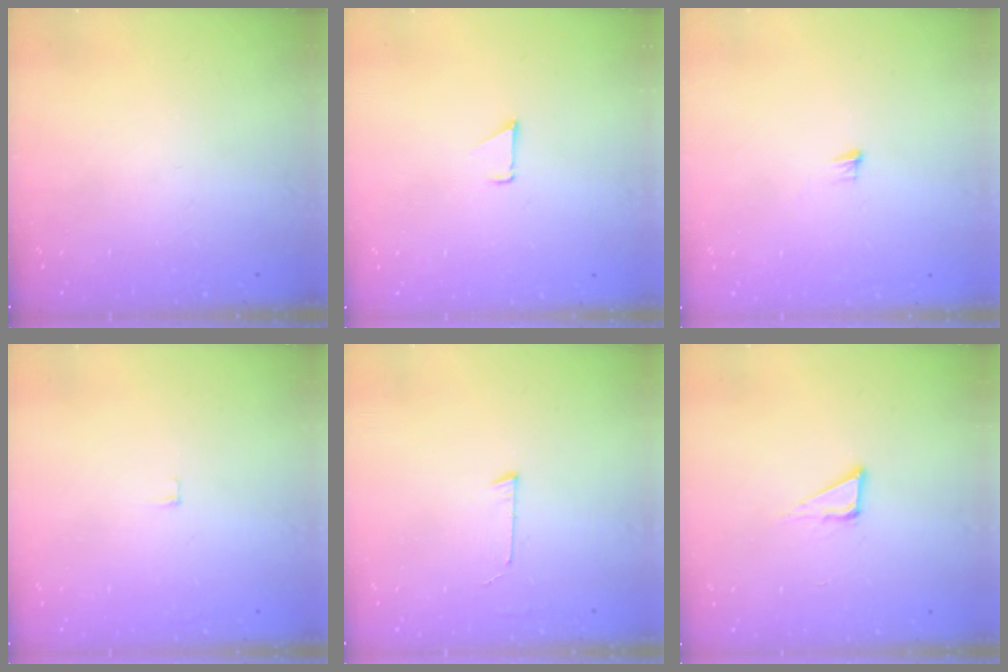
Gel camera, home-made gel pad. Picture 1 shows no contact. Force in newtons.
{"total": 0.9, "press": 0.8, "slide": 0.1}
{"total": 3.9, "press": 3.8, "slide": 0.9}
{"total": 3.4, "press": 3.4, "slide": 0.3}
{"total": 2.7, "press": 2.7, "slide": 0.2}
{"total": 6.4, "press": 6.4, "slide": 0.4}